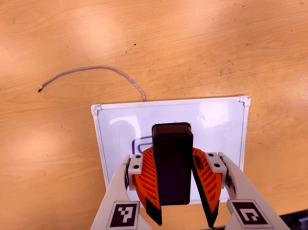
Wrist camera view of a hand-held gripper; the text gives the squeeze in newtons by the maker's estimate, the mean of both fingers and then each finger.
{"total": 8.5, "left": 8.9, "right": 8.1}